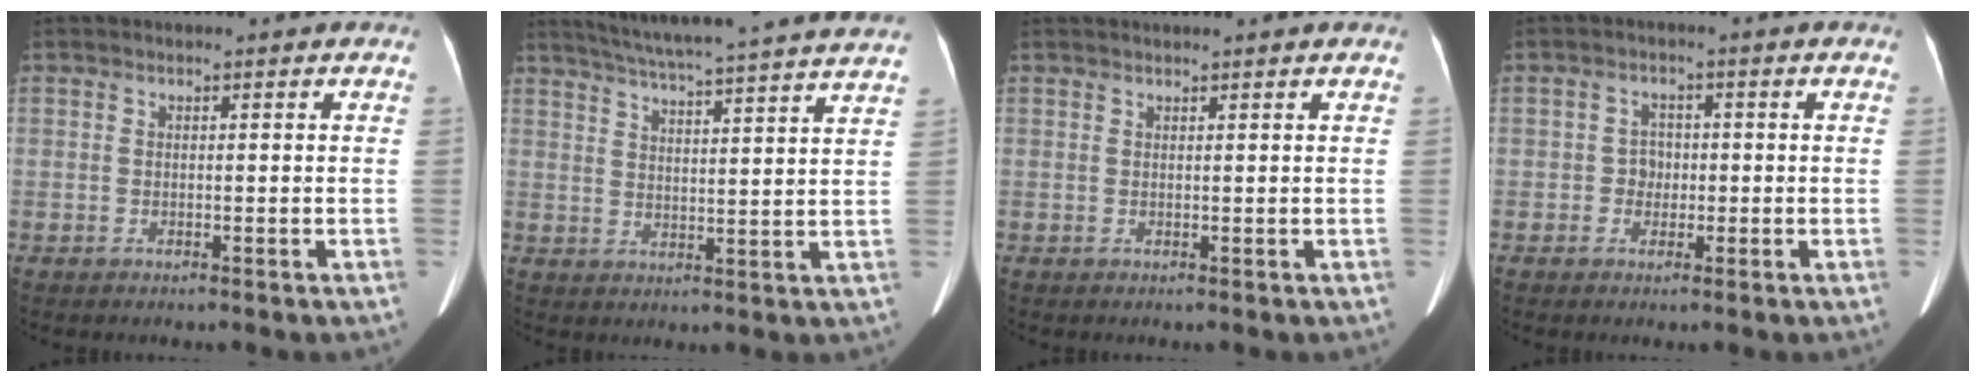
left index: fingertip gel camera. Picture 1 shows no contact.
{"total": 23.1, "force": [20.8, -1.0, 10.0], "torque": [-0.165, -0.017, 0.270]}
{"total": 2.2, "force": [2.1, -0.3, 0.8], "torque": [-0.008, 0.024, 0.033]}
{"total": 2.3, "force": [-0.5, 2.0, 0.9], "torque": [-0.011, 0.006, -0.010]}